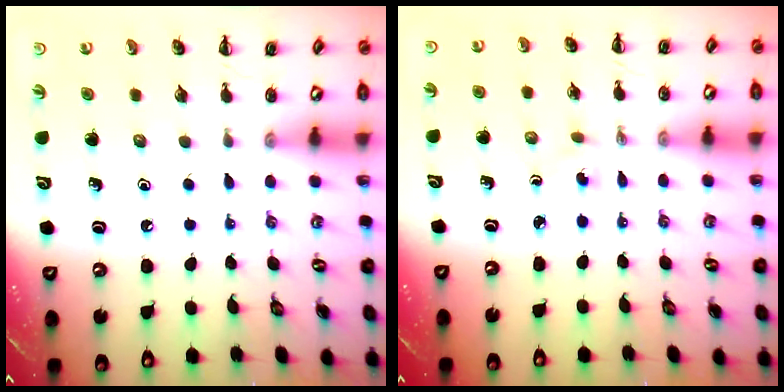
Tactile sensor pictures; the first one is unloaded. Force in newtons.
{"total": 1.8, "press": 1.6, "slide": 0.7}